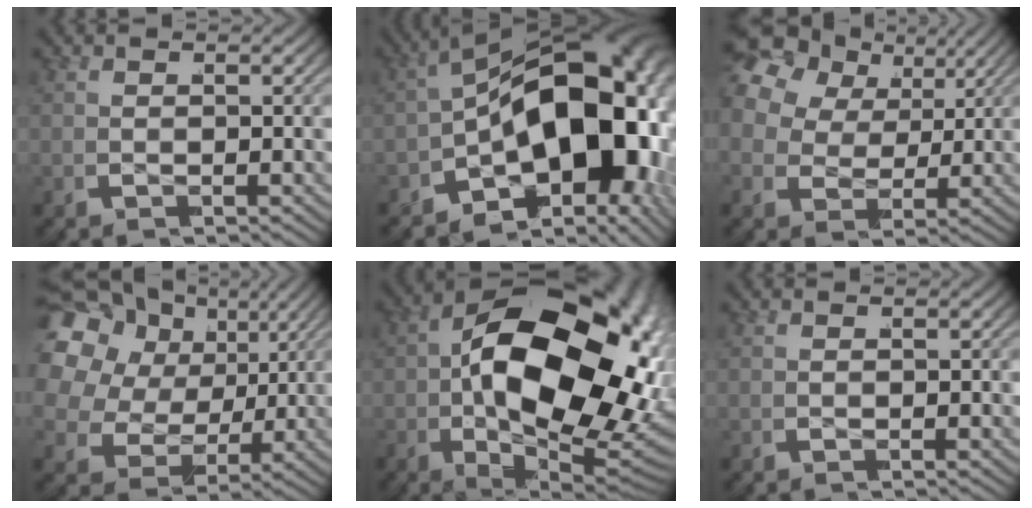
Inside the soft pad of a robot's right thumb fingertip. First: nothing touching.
{"total": 22.9, "force": [-1.9, 13.5, 18.4], "torque": [-0.276, -0.048, -0.015]}
{"total": 10.4, "force": [3.5, 7.3, 6.6], "torque": [-0.135, 0.012, 0.052]}
{"total": 13.0, "force": [3.6, 9.6, 8.0], "torque": [-0.171, 0.018, 0.045]}
{"total": 27.2, "force": [-1.2, 16.5, 21.6], "torque": [-0.375, -0.055, 0.005]}
{"total": 0.0}